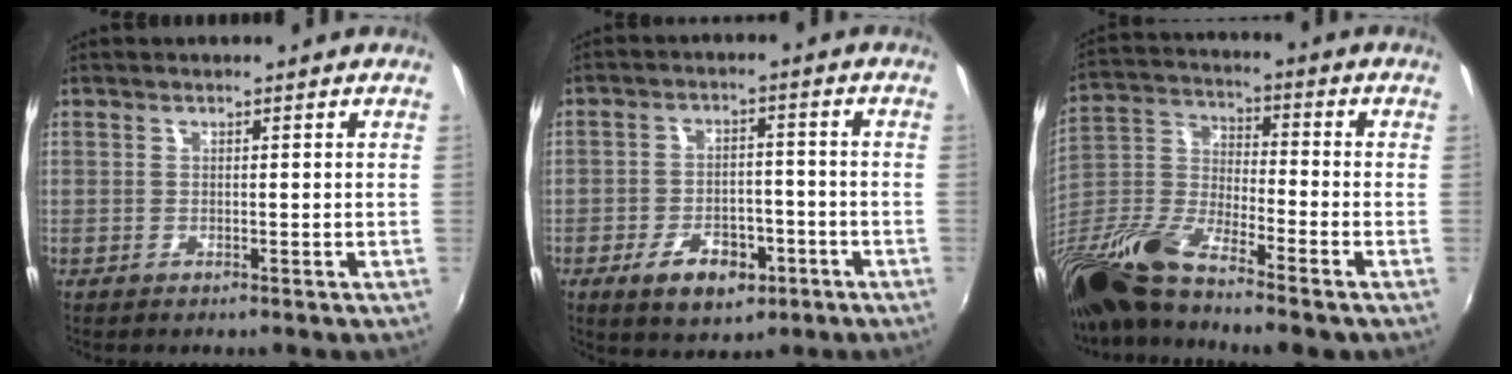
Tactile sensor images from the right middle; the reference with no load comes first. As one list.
[{"total": 9.2, "force": [-4.8, 5.4, 5.8], "torque": [-0.121, 0.005, -0.064]}, {"total": 18.1, "force": [-13.0, 3.9, 11.9], "torque": [-0.253, -0.035, -0.261]}]